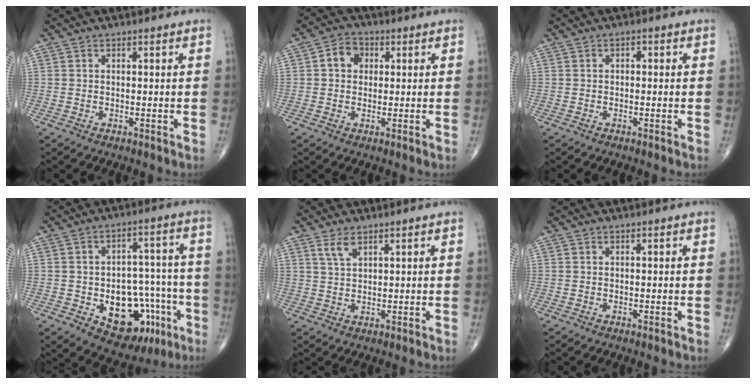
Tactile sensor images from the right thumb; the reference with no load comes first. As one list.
[{"total": 4.7, "force": [0.9, 3.9, 2.6], "torque": [-0.024, 0.009, 0.009]}, {"total": 0.9, "force": [0.0, 0.6, 0.6], "torque": [0.002, 0.005, -0.006]}, {"total": 16.8, "force": [-6.2, 10.7, 11.5], "torque": [-0.107, 0.047, -0.072]}, {"total": 3.1, "force": [2.0, 1.2, 2.0], "torque": [-0.040, -0.005, 0.044]}, {"total": 0.0}]